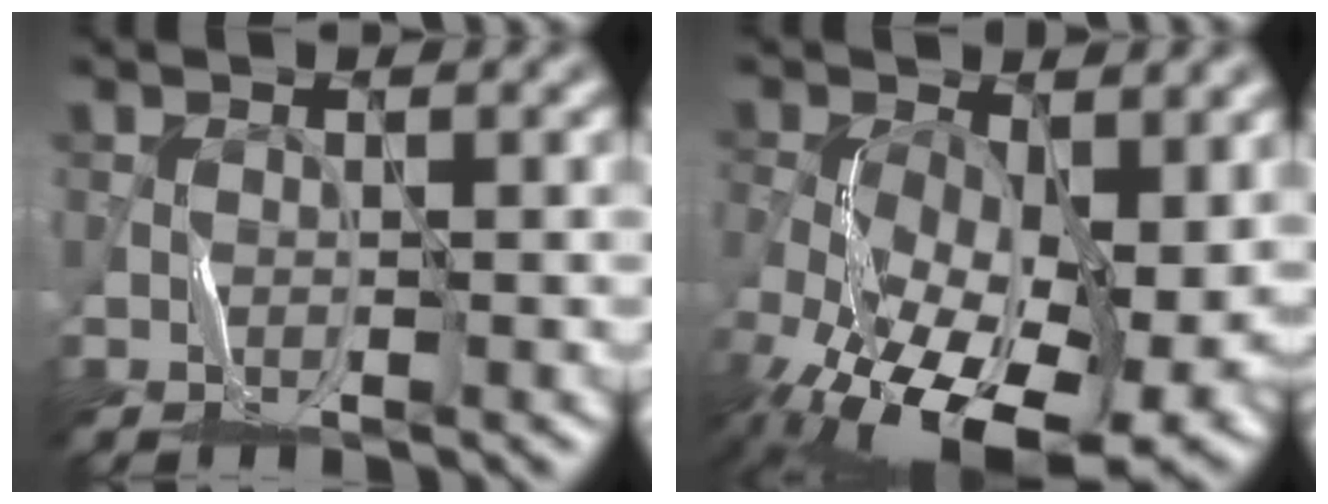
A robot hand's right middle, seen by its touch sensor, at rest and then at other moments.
{"total": 16.7, "force": [-5.3, 8.8, 13.1], "torque": [-0.252, -0.037, -0.072]}